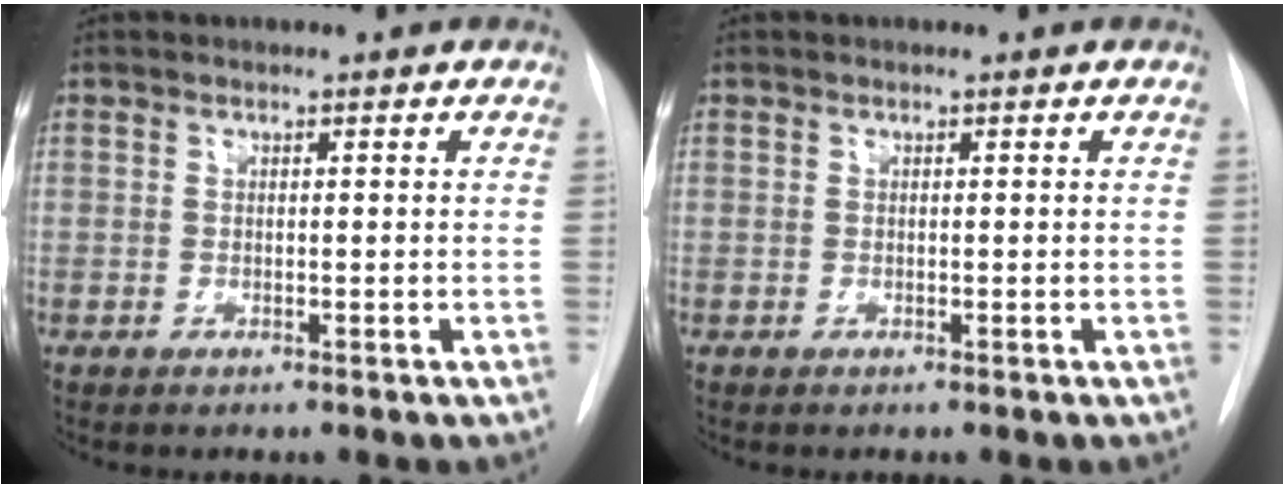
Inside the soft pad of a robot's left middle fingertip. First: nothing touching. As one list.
[{"total": 0.0}]